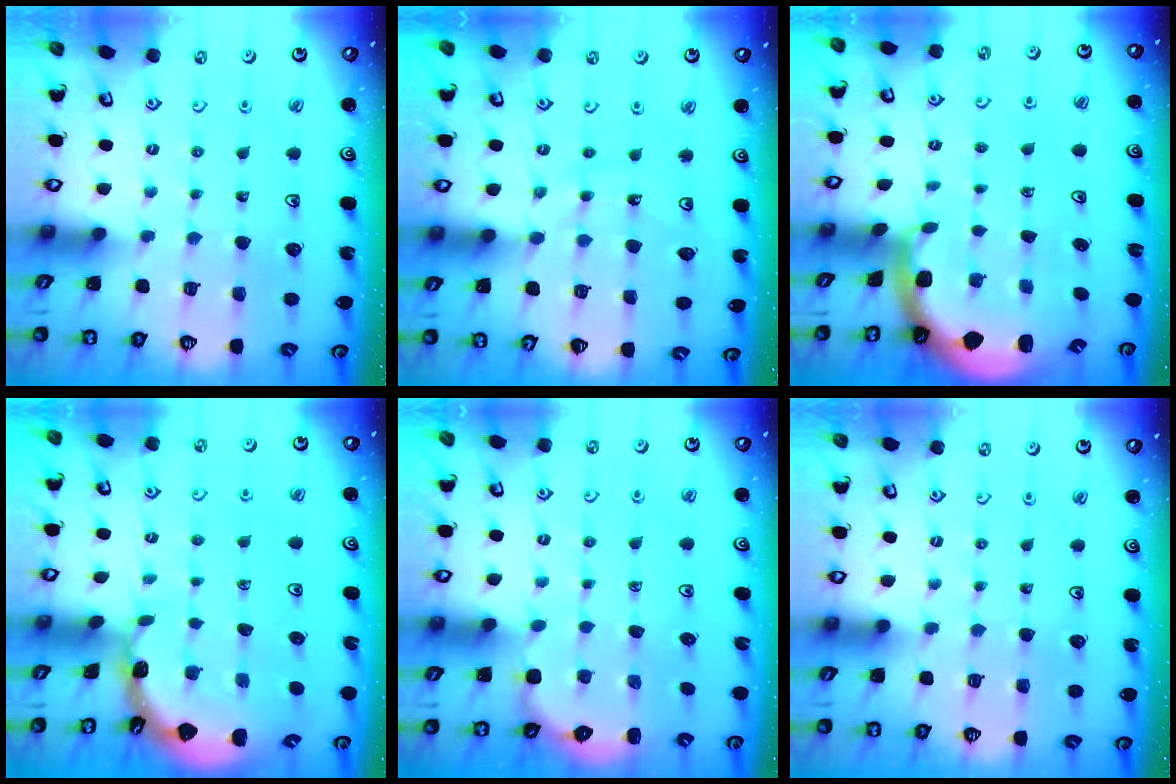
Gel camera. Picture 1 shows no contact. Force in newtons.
{"total": 10.3, "press": 10.2, "slide": 1.2}
{"total": 1.7, "press": 1.6, "slide": 0.3}
{"total": 1.7, "press": 1.7, "slide": 0.1}
{"total": 2.6, "press": 2.5, "slide": 0.5}
{"total": 0.0}